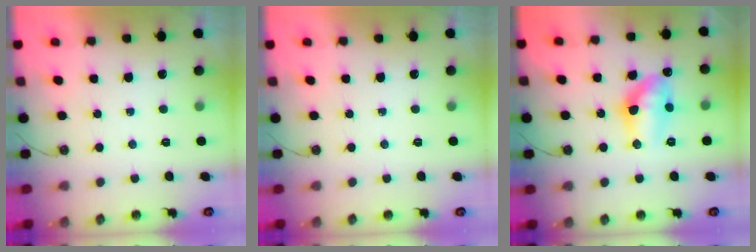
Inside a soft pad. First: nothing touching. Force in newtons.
{"total": 0.0}
{"total": 12.0, "press": 11.9, "slide": 1.5}